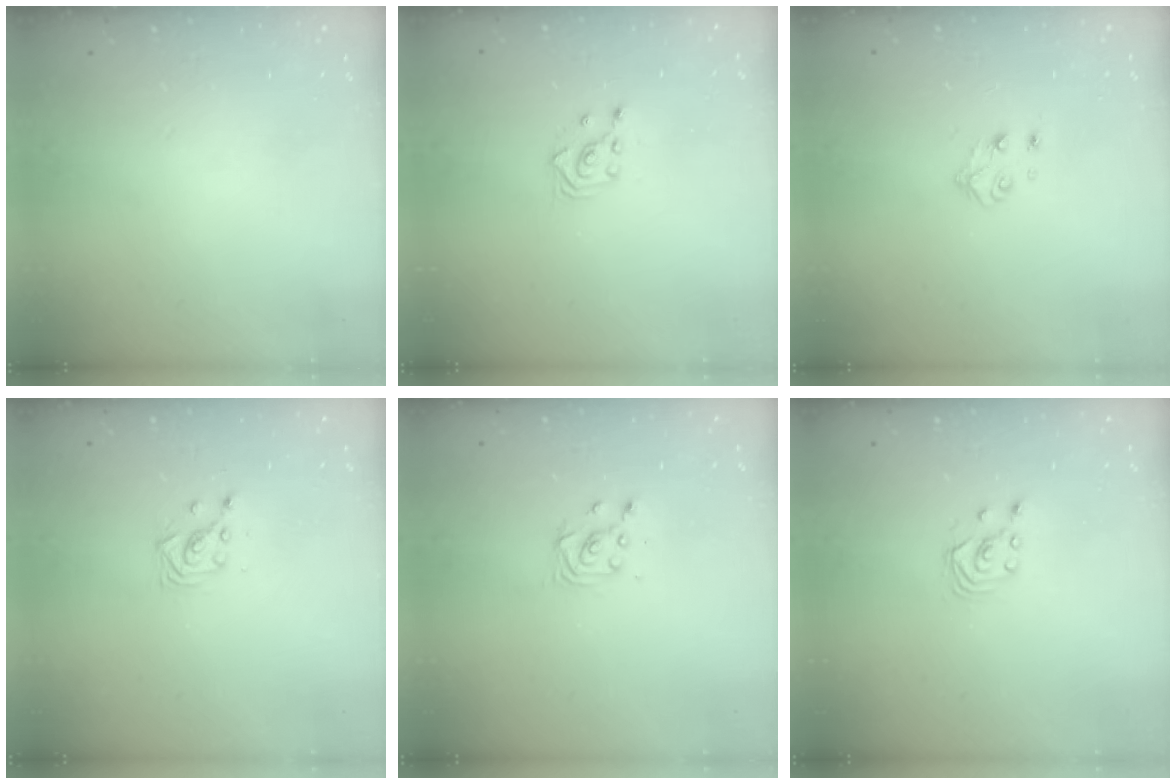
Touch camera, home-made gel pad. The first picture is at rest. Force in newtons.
{"total": 2.7, "press": 2.7, "slide": 0.2}
{"total": 3.9, "press": 3.9, "slide": 0.5}
{"total": 3.5, "press": 3.5, "slide": 0.3}
{"total": 4.0, "press": 3.9, "slide": 0.5}
{"total": 2.6, "press": 2.6, "slide": 0.3}